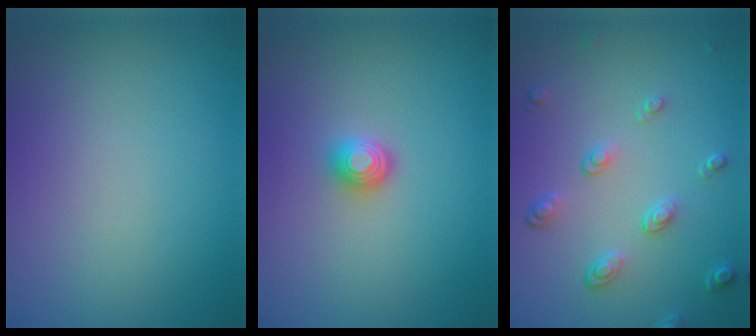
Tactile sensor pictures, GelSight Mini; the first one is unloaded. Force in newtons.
{"total": 1.7, "press": 1.3, "slide": 1.1}
{"total": 2.6, "press": 1.7, "slide": 2.0}